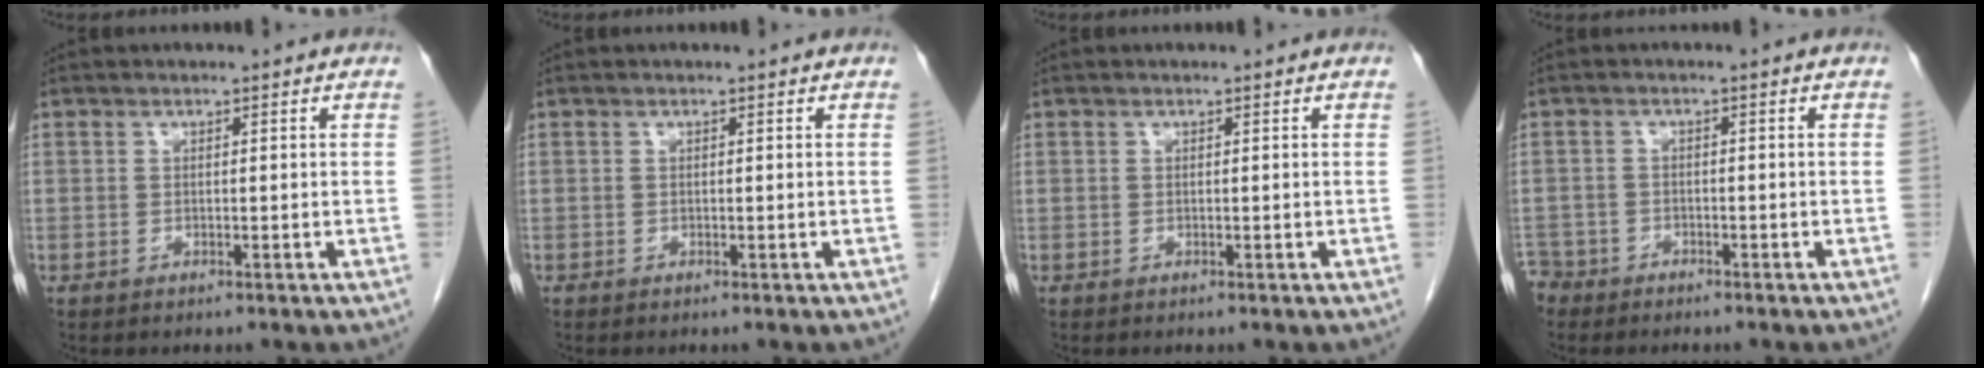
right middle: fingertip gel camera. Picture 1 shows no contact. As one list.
[{"total": 0.0}, {"total": 0.0}, {"total": 3.5, "force": [-3.0, 1.7, -0.4], "torque": [0.002, 0.001, -0.062]}]